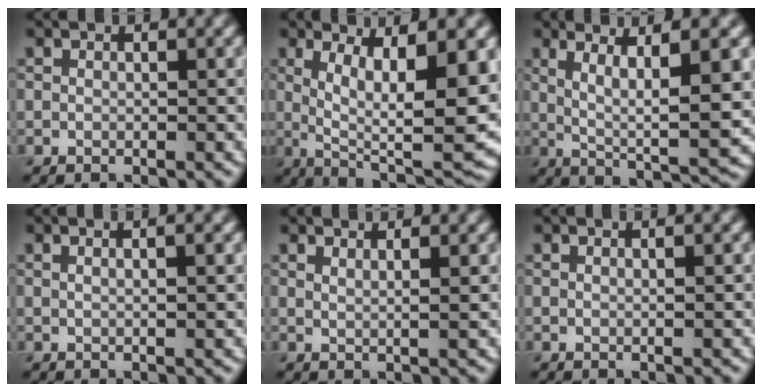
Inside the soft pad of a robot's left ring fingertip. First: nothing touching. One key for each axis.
{"total": 12.4, "fx": 1.3, "fy": 3.9, "fz": 11.7, "tx": -0.165, "ty": -0.010, "tz": 0.022}
{"total": 8.7, "fx": 1.5, "fy": 1.8, "fz": 8.4, "tx": -0.135, "ty": 0.002, "tz": 0.030}
{"total": 2.8, "fx": 1.0, "fy": 1.0, "fz": 2.4, "tx": -0.015, "ty": 0.003, "tz": -0.005}
{"total": 2.2, "fx": 1.4, "fy": 0.9, "fz": 1.4, "tx": -0.006, "ty": 0.005, "tz": 0.000}
{"total": 1.3, "fx": 0.4, "fy": 0.5, "fz": 1.2, "tx": -0.013, "ty": 0.001, "tz": -0.003}